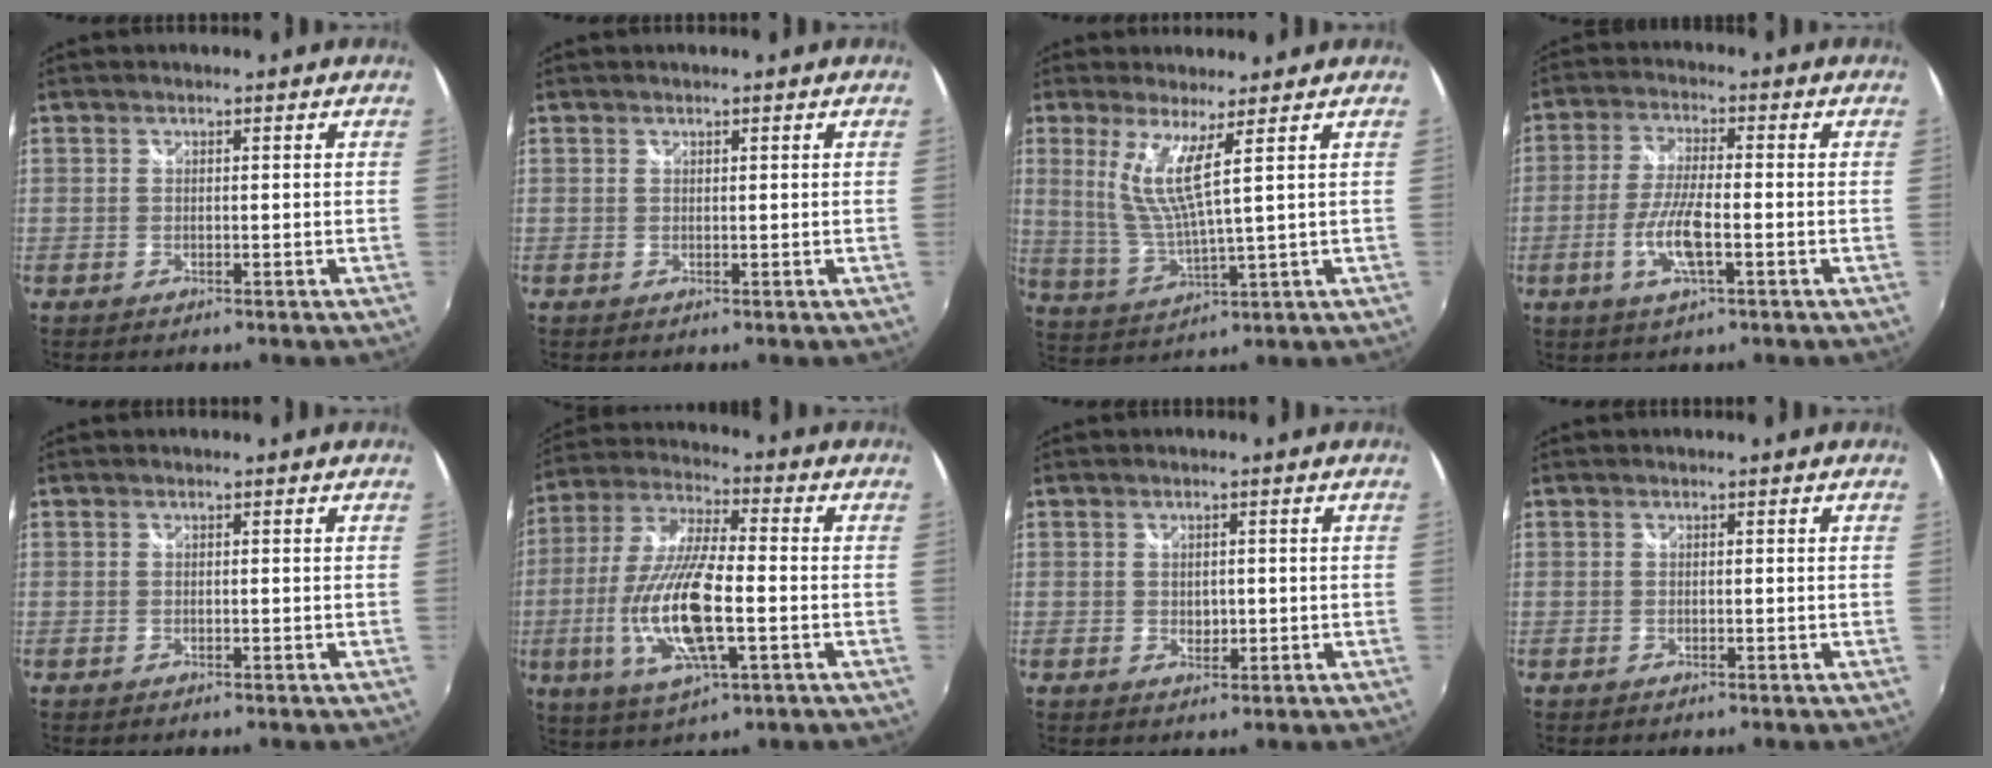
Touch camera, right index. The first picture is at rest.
{"total": 0.0}
{"total": 7.6, "force": [3.3, 0.2, 6.8], "torque": [-0.141, -0.019, 0.073]}
{"total": 8.0, "force": [-2.5, 1.7, 7.4], "torque": [-0.154, -0.005, -0.051]}
{"total": 0.0}
{"total": 17.0, "force": [-3.6, 5.0, 15.9], "torque": [-0.327, -0.012, -0.066]}
{"total": 2.1, "force": [0.2, 1.6, 1.4], "torque": [-0.019, -0.001, 0.004]}
{"total": 0.0}